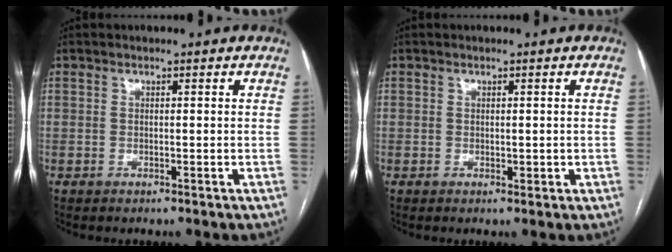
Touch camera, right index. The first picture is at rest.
{"total": 1.3, "force": [-0.1, 0.8, 1.0], "torque": [-0.011, 0.000, 0.002]}